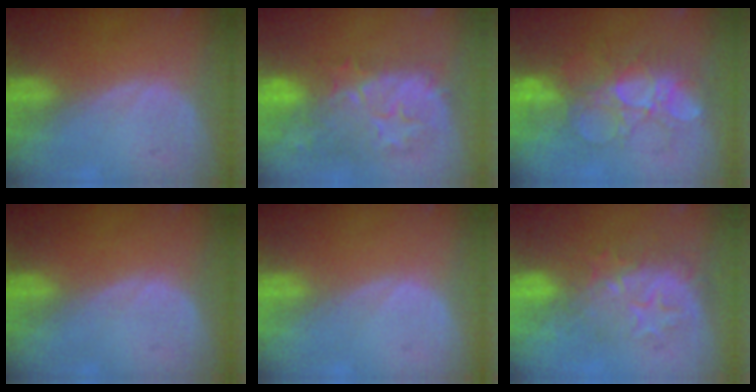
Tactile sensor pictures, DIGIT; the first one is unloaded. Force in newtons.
{"total": 10.1, "press": 9.6, "slide": 3.0}
{"total": 8.7, "press": 8.3, "slide": 2.4}
{"total": 0.0}
{"total": 0.0}
{"total": 9.3, "press": 8.1, "slide": 4.6}